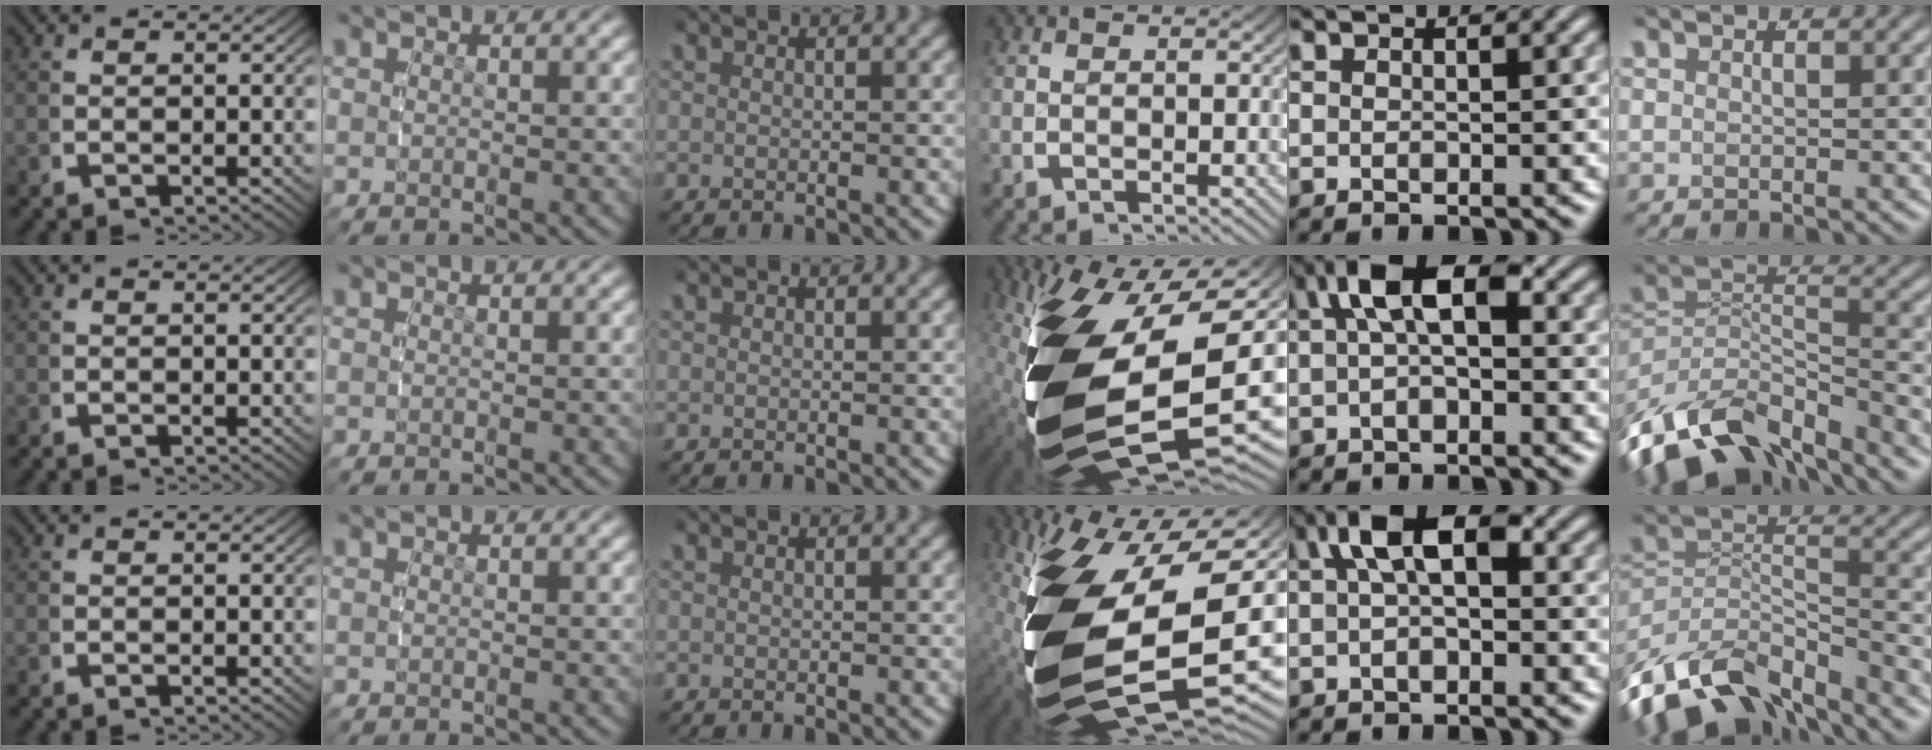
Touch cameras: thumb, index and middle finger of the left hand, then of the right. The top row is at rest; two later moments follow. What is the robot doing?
{"motion": "grasp_and_lifting", "object": "bottle cap"}